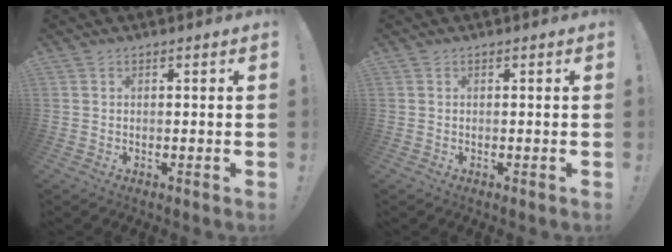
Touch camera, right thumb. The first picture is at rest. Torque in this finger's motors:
{"motor_torque": [0.00, 0.00, 0.05, -0.05, 0.00]}